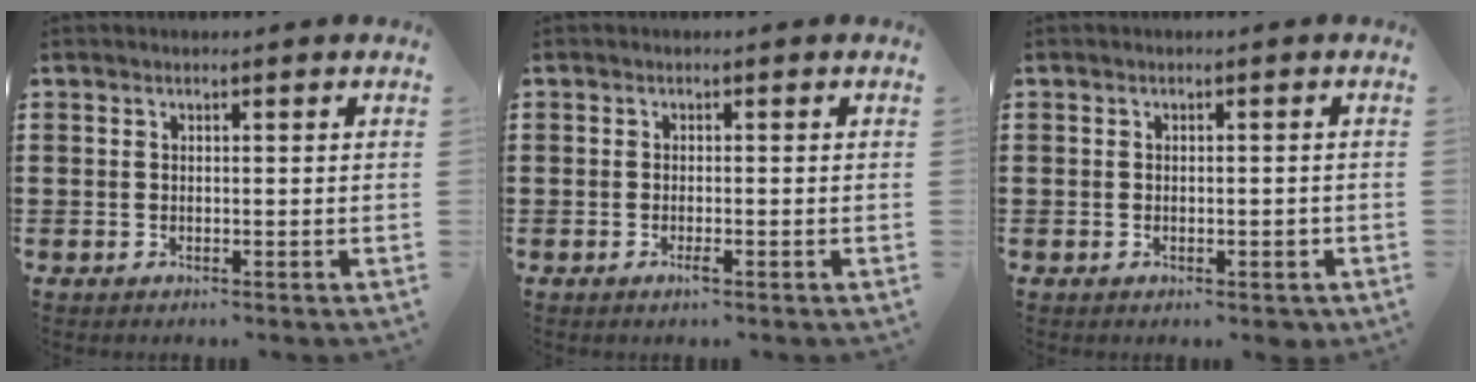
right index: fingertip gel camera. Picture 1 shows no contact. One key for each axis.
{"total": 1.1, "fx": -0.6, "fy": 0.0, "fz": 1.0, "tx": -0.018, "ty": -0.006, "tz": -0.008}
{"total": 1.3, "fx": -0.4, "fy": 0.5, "fz": 1.1, "tx": -0.020, "ty": 0.004, "tz": -0.009}